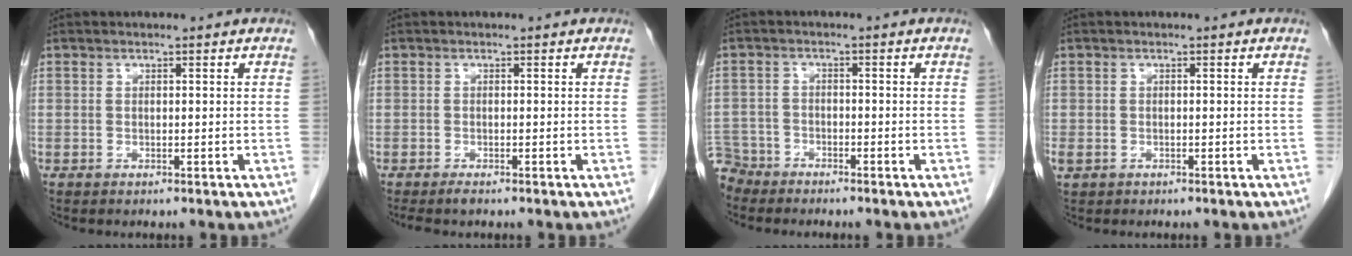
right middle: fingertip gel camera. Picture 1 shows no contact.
{"total": 1.4, "force": [-1.1, 0.2, 0.8], "torque": [-0.015, -0.004, -0.019]}
{"total": 5.0, "force": [-4.6, 1.8, -0.6], "torque": [0.017, -0.006, -0.091]}
{"total": 1.4, "force": [-0.6, 1.1, 0.7], "torque": [-0.019, 0.000, -0.004]}